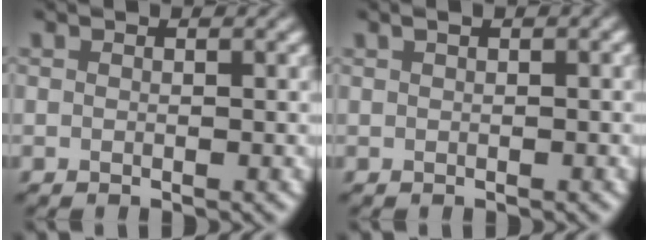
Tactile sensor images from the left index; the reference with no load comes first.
{"total": 0.8, "force": [0.4, 0.1, 0.7], "torque": [-0.016, 0.006, 0.009]}